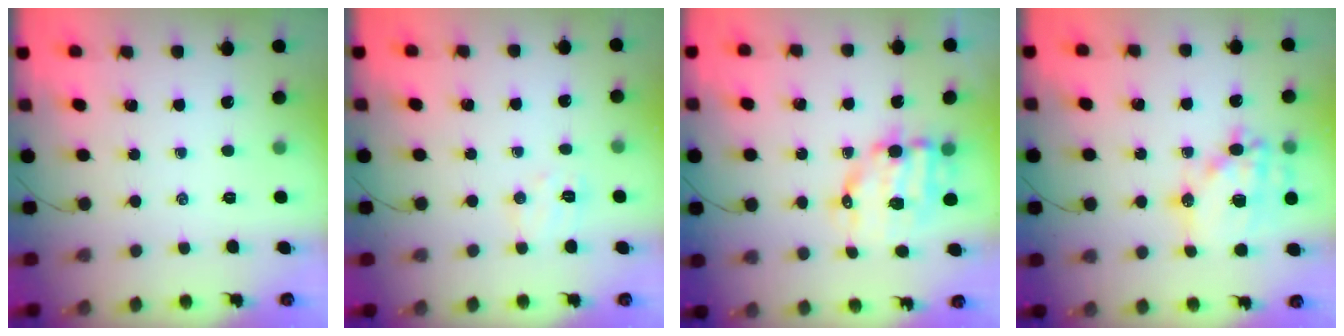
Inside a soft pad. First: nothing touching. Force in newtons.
{"total": 6.3, "press": 6.2, "slide": 1.1}
{"total": 10.2, "press": 9.9, "slide": 2.1}
{"total": 19.0, "press": 18.6, "slide": 3.7}